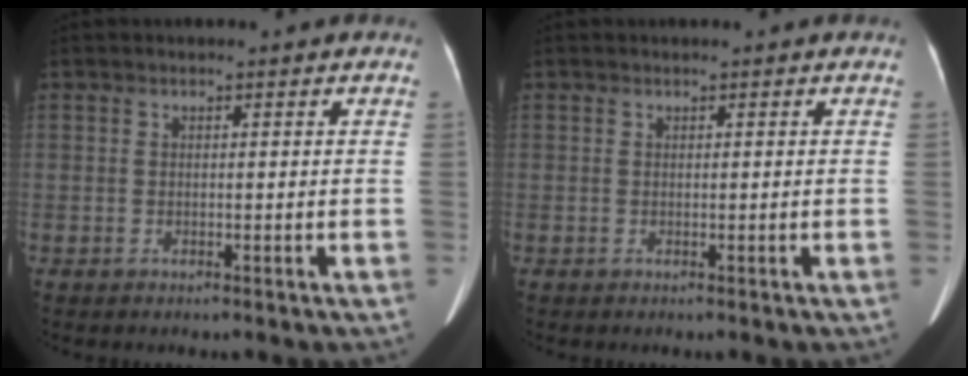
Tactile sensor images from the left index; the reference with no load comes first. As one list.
[{"total": 0.0}]